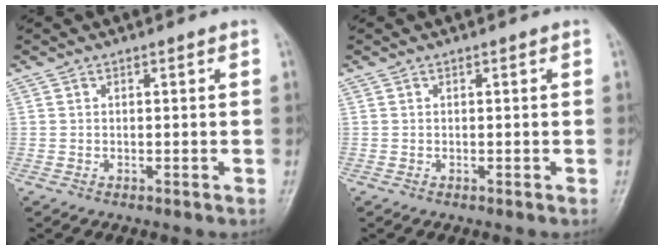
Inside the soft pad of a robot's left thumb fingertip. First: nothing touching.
{"total": 0.0}